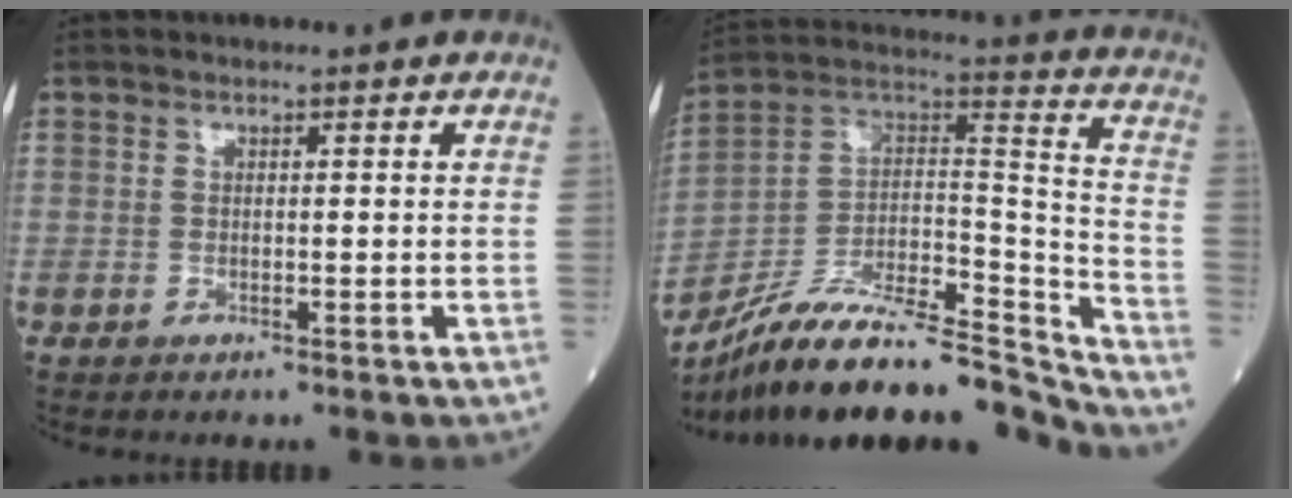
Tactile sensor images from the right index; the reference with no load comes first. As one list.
[{"total": 24.8, "force": [-22.0, 3.7, 10.9], "torque": [-0.157, 0.024, -0.365]}]